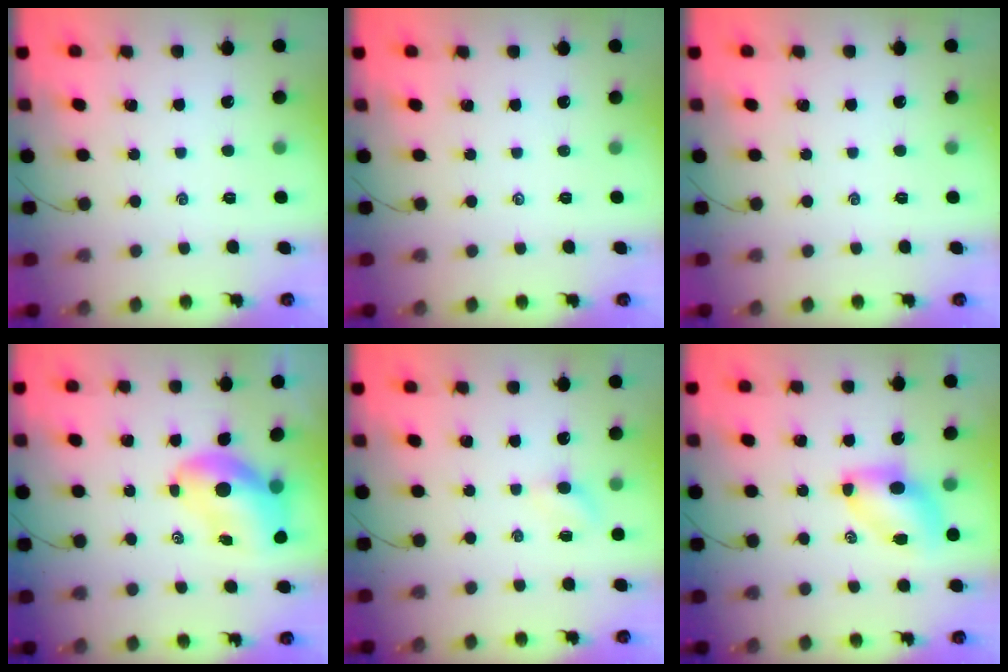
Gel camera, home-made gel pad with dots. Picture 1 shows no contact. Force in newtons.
{"total": 0.0}
{"total": 0.0}
{"total": 8.3, "press": 8.0, "slide": 2.4}
{"total": 3.0, "press": 2.8, "slide": 0.9}
{"total": 7.8, "press": 7.7, "slide": 1.3}